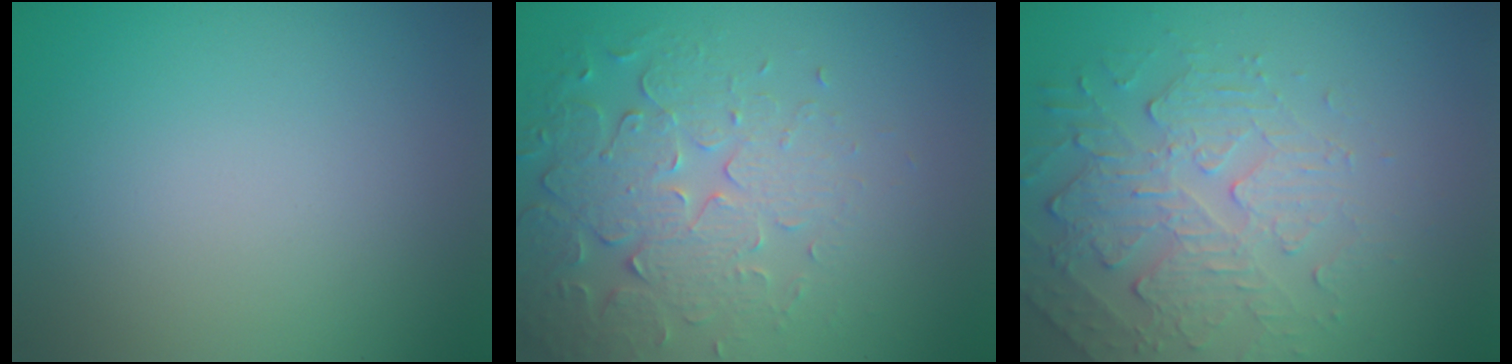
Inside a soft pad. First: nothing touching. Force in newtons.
{"total": 5.1, "press": 4.4, "slide": 2.6}
{"total": 4.8, "press": 3.5, "slide": 3.3}